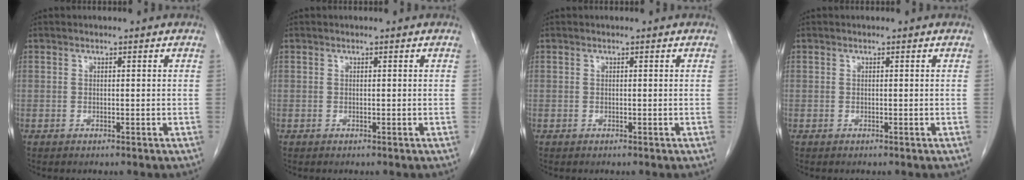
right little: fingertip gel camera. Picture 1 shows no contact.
{"total": 0.0}
{"total": 0.0}
{"total": 0.0}